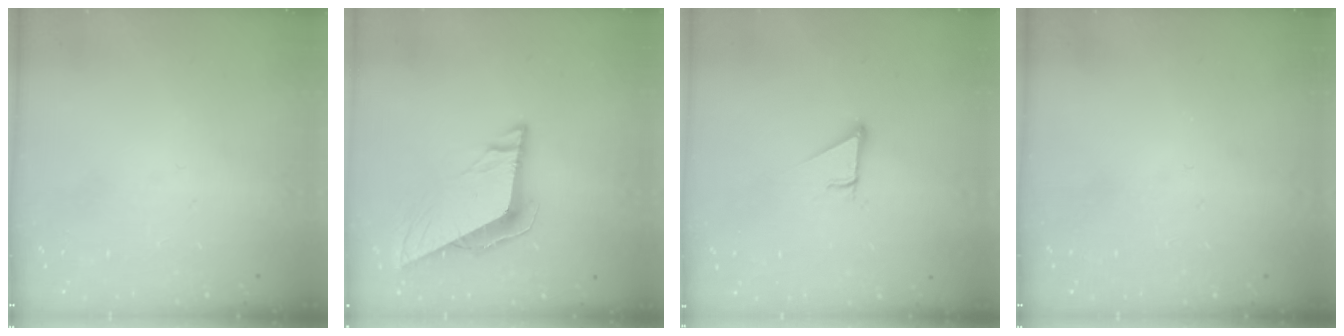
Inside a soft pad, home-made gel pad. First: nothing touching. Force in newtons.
{"total": 8.9, "press": 8.8, "slide": 1.2}
{"total": 2.9, "press": 2.9, "slide": 0.1}
{"total": 0.0}